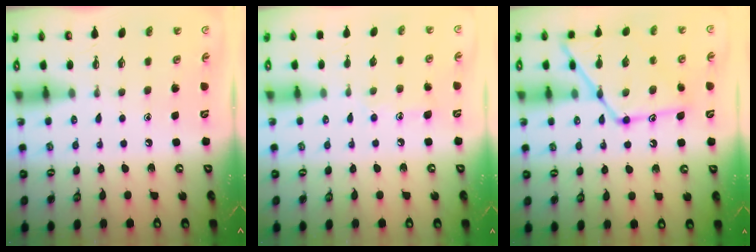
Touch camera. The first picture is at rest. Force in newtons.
{"total": 6.8, "press": 6.8, "slide": 0.5}
{"total": 17.1, "press": 17.1, "slide": 1.3}